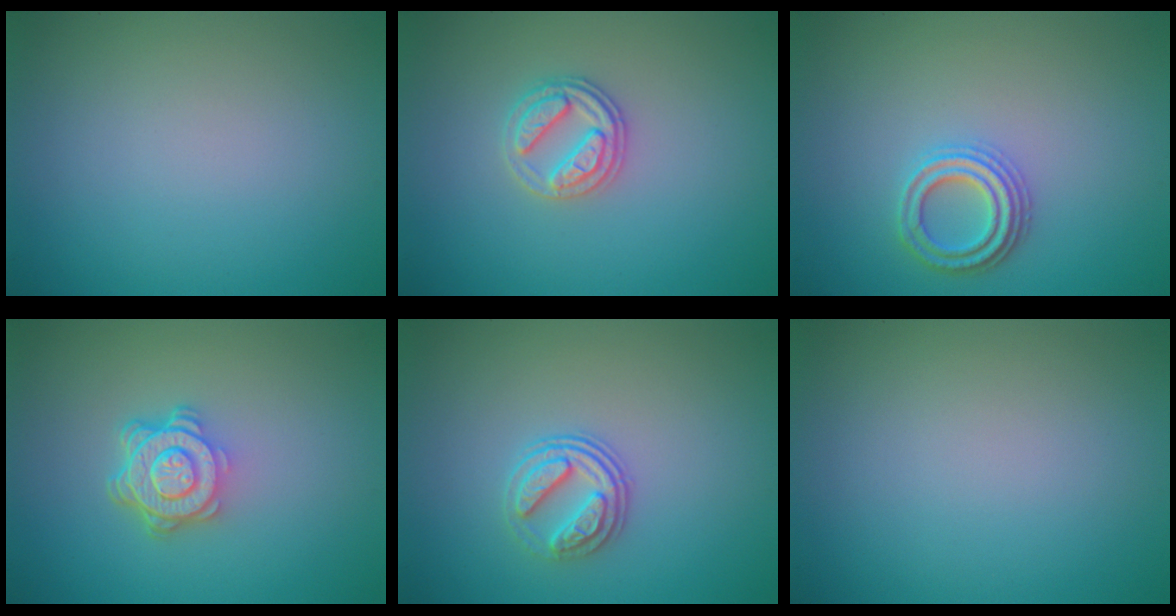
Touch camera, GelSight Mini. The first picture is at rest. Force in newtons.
{"total": 2.7, "press": 2.6, "slide": 0.5}
{"total": 2.7, "press": 2.6, "slide": 0.8}
{"total": 4.7, "press": 3.4, "slide": 3.3}
{"total": 2.9, "press": 2.6, "slide": 1.3}
{"total": 0.0}